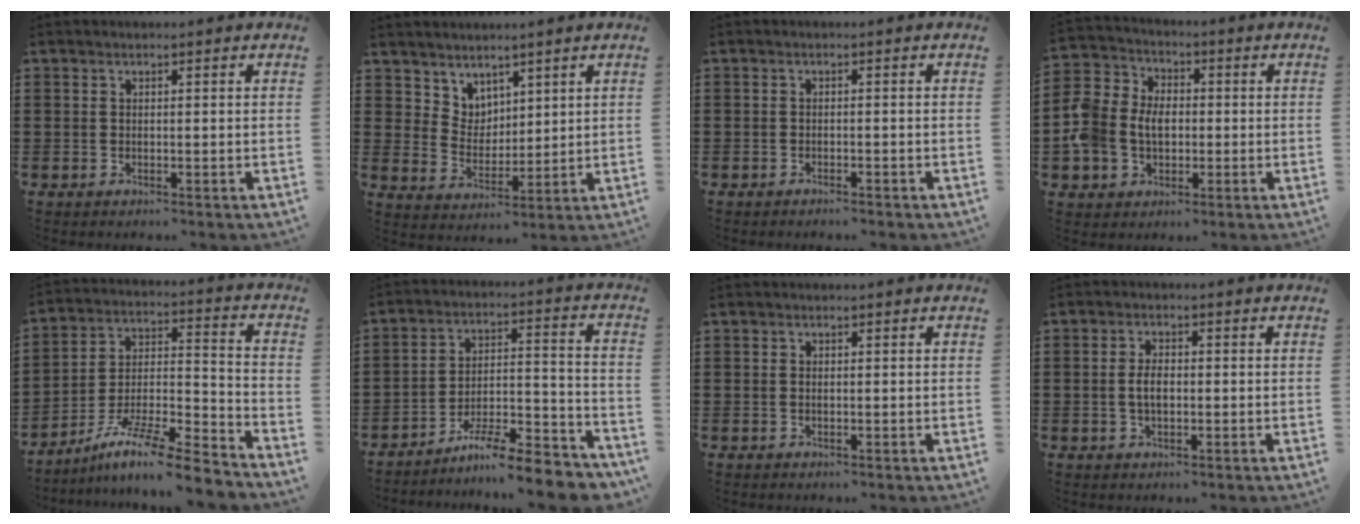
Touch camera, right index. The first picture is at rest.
{"total": 4.6, "force": [3.7, 2.8, -0.3], "torque": [-0.016, -0.006, 0.070]}
{"total": 0.9, "force": [-0.9, 0.1, 0.2], "torque": [-0.007, 0.000, -0.018]}
{"total": 8.0, "force": [-1.2, 6.7, 4.2], "torque": [-0.124, 0.009, -0.026]}
{"total": 10.9, "force": [-8.8, 1.4, 6.3], "torque": [-0.104, 0.017, -0.172]}
{"total": 9.1, "force": [-8.2, 0.6, 4.1], "torque": [-0.058, 0.015, -0.157]}
{"total": 0.5, "force": [0.0, 0.2, 0.4], "torque": [-0.010, 0.000, 0.000]}
{"total": 3.2, "force": [-0.3, 1.5, 2.8], "torque": [-0.060, 0.002, -0.008]}